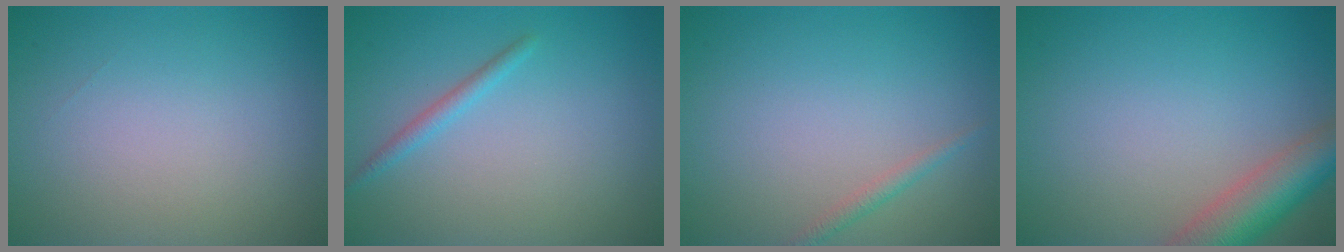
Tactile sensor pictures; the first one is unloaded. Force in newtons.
{"total": 1.3, "press": 1.2, "slide": 0.1}
{"total": 1.0, "press": 1.0, "slide": 0.0}
{"total": 5.6, "press": 5.6, "slide": 0.3}